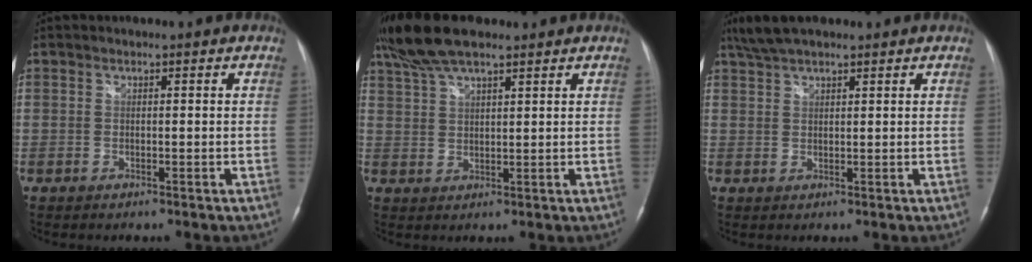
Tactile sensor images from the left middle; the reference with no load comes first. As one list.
[{"total": 8.6, "force": [7.0, 1.8, 4.8], "torque": [-0.103, 0.029, 0.132]}, {"total": 5.5, "force": [4.5, 1.3, 2.9], "torque": [-0.064, 0.023, 0.086]}]